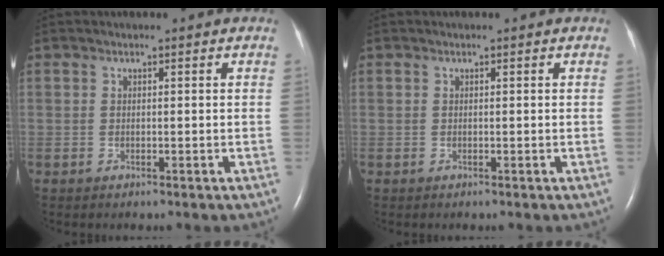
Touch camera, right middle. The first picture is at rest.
{"total": 0.0}